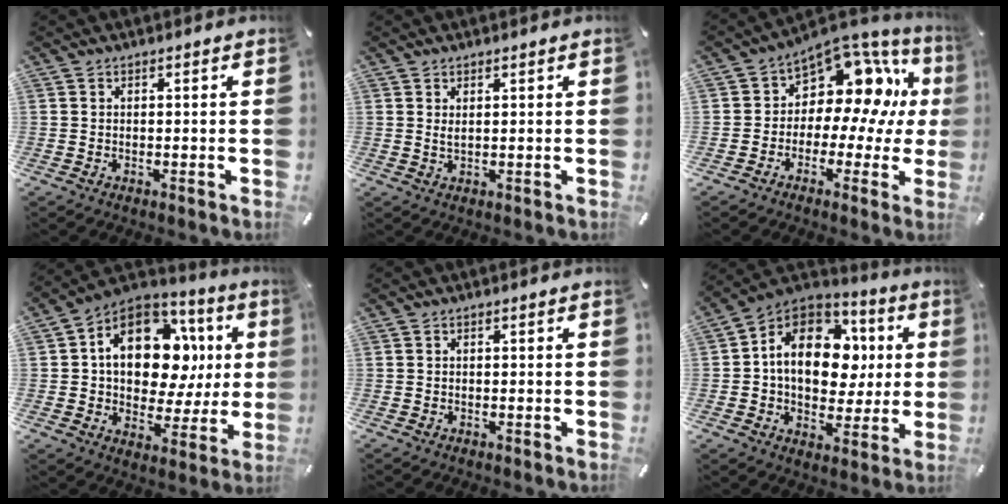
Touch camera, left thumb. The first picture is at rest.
{"total": 1.3, "force": [0.7, 0.3, 1.1], "torque": [-0.022, 0.000, 0.012]}
{"total": 12.0, "force": [4.4, 8.6, 7.1], "torque": [-0.108, -0.044, 0.078]}
{"total": 18.2, "force": [4.1, 12.4, 12.7], "torque": [-0.208, -0.020, 0.071]}
{"total": 0.0}
{"total": 16.4, "force": [1.8, 12.4, 10.6], "torque": [-0.186, 0.001, 0.034]}